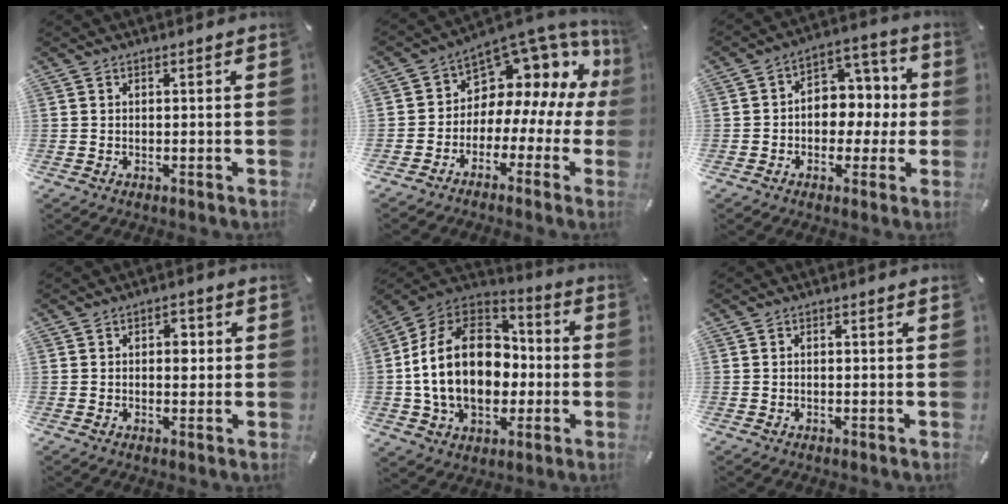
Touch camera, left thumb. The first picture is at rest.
{"total": 8.9, "force": [5.0, 6.6, 3.2], "torque": [-0.055, -0.067, 0.088]}
{"total": 8.6, "force": [-1.1, 7.6, 3.9], "torque": [-0.039, 0.005, -0.023]}
{"total": 3.3, "force": [0.3, 2.2, 2.5], "torque": [-0.026, 0.000, -0.004]}
{"total": 22.4, "force": [-1.1, 16.4, 15.2], "torque": [-0.310, 0.013, -0.014]}
{"total": 0.6, "force": [-0.2, 0.3, 0.4], "torque": [-0.008, 0.000, -0.005]}